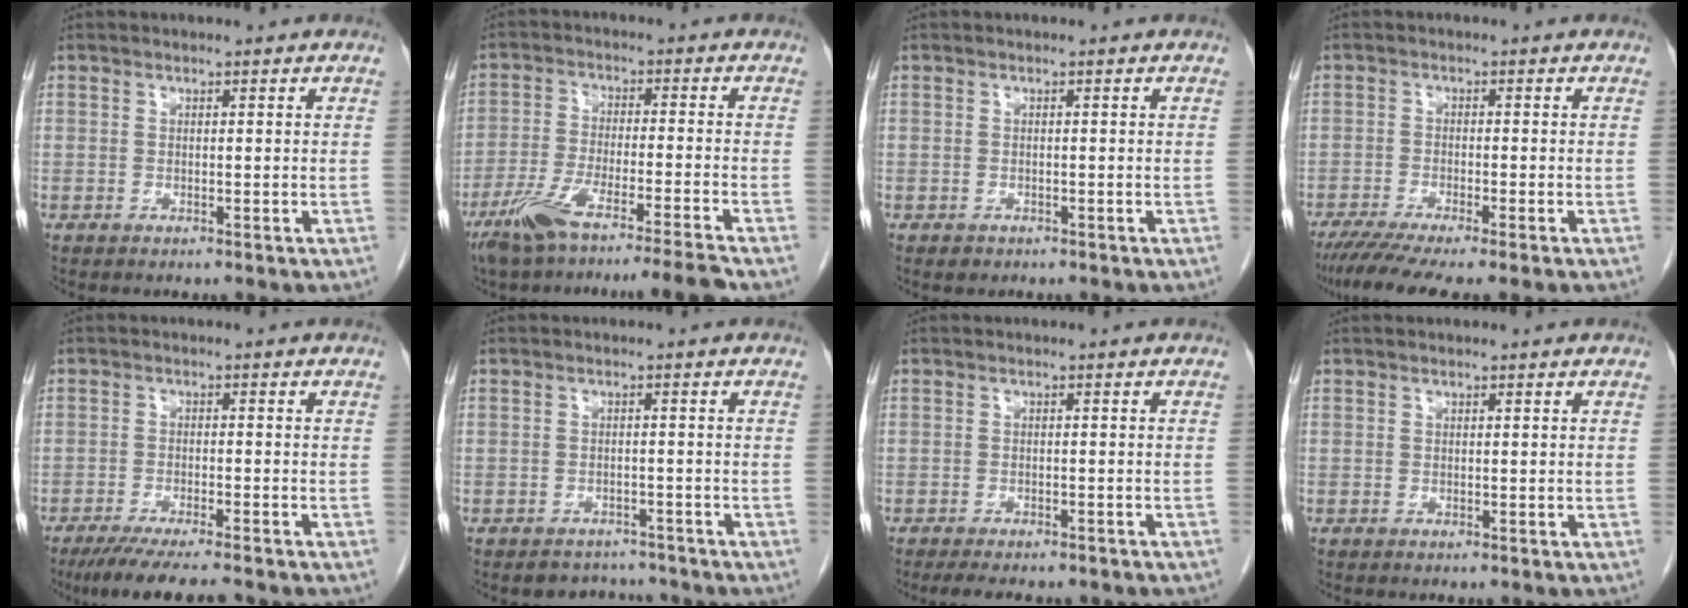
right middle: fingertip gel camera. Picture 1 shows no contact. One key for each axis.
{"total": 11.4, "fx": -8.8, "fy": -1.1, "fz": 7.2, "tx": -0.120, "ty": -0.027, "tz": -0.149}
{"total": 0.9, "fx": -0.6, "fy": 0.6, "fz": 0.2, "tx": -0.007, "ty": 0.001, "tz": -0.005}
{"total": 7.9, "fx": -6.1, "fy": 0.2, "fz": 5.0, "tx": -0.076, "ty": -0.018, "tz": -0.098}
{"total": 9.8, "fx": -8.2, "fy": 0.8, "fz": 5.3, "tx": -0.077, "ty": -0.022, "tz": -0.127}
{"total": 3.7, "fx": -3.3, "fy": 1.4, "fz": -0.5, "tx": 0.009, "ty": 0.008, "tz": -0.048}
{"total": 9.9, "fx": -8.4, "fy": 2.9, "fz": 4.4, "tx": -0.058, "ty": -0.003, "tz": -0.099}
{"total": 0.0}